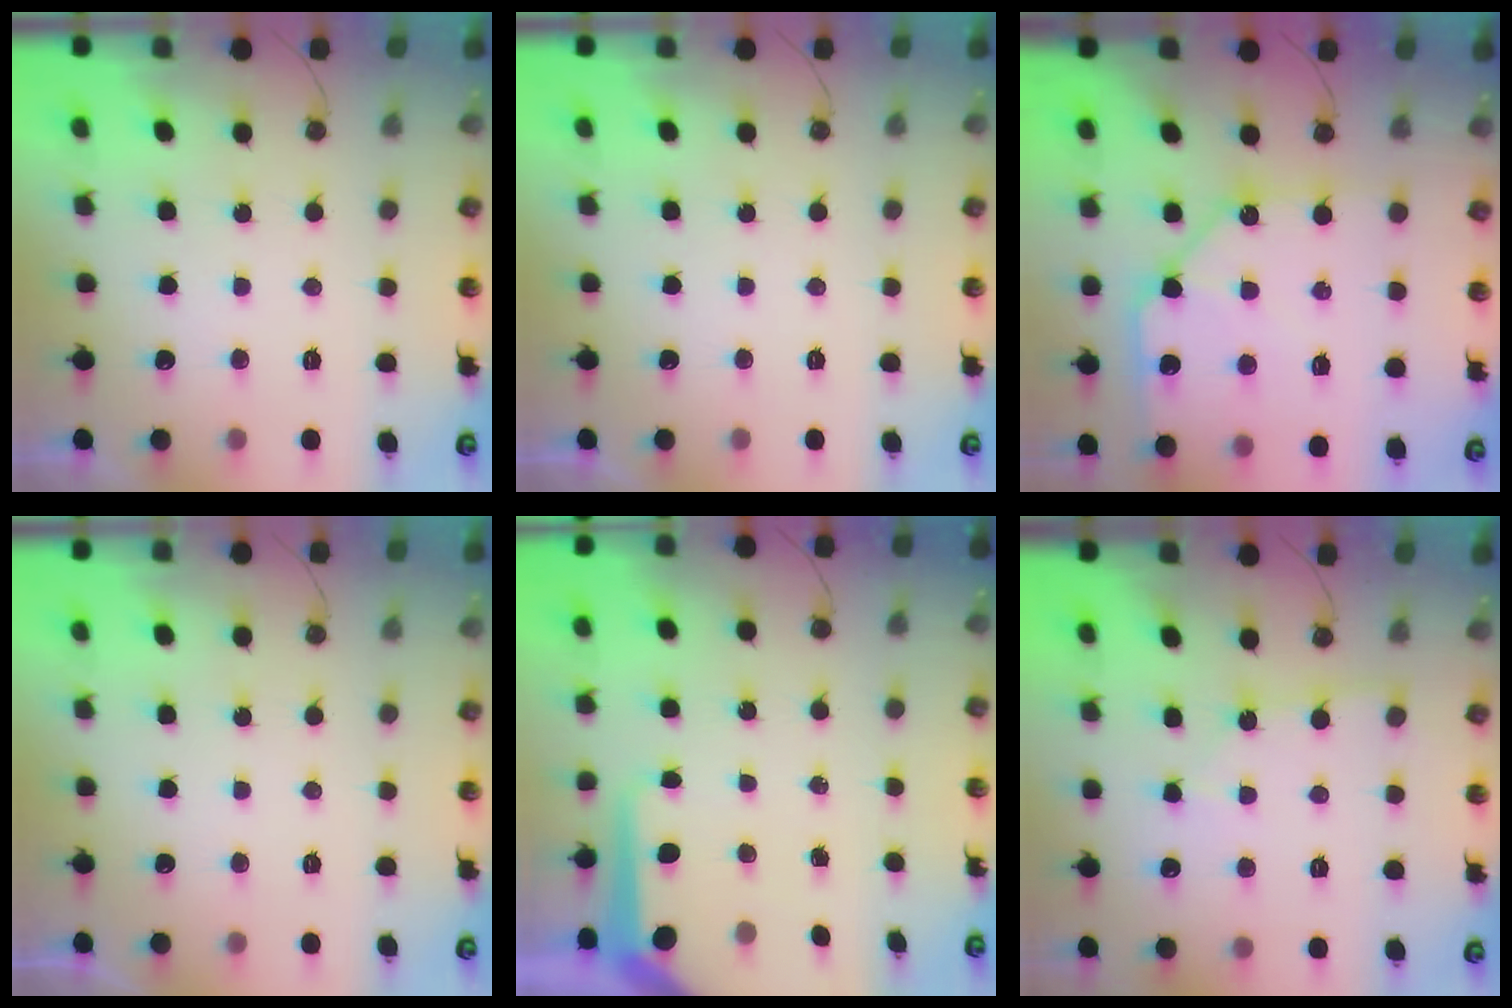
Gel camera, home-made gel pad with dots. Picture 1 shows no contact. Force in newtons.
{"total": 0.0}
{"total": 11.9, "press": 11.8, "slide": 1.6}
{"total": 0.0}
{"total": 7.9, "press": 7.8, "slide": 0.9}
{"total": 3.8, "press": 3.8, "slide": 0.5}